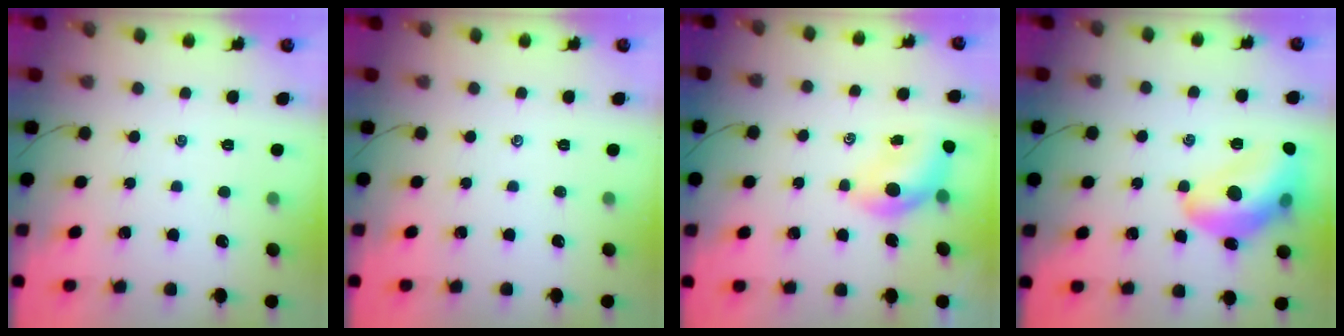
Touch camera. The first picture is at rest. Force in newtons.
{"total": 0.0}
{"total": 5.7, "press": 5.6, "slide": 0.9}
{"total": 16.4, "press": 16.2, "slide": 2.3}